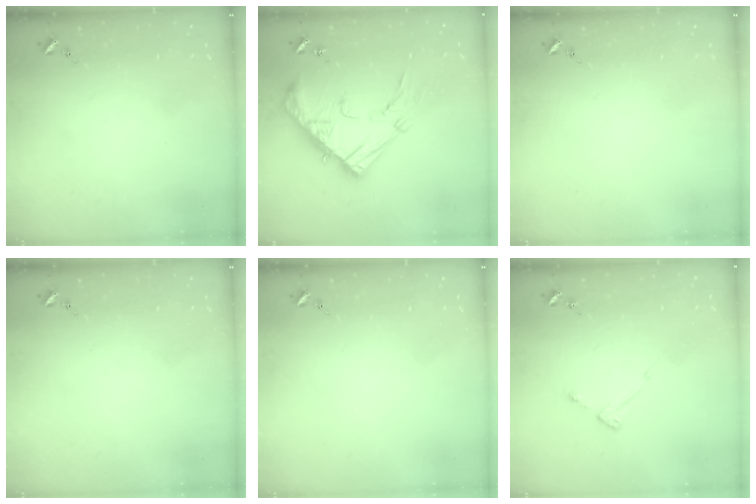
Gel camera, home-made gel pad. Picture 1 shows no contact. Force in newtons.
{"total": 19.5, "press": 19.4, "slide": 1.8}
{"total": 0.0}
{"total": 0.0}
{"total": 0.0}
{"total": 3.9, "press": 3.8, "slide": 0.4}